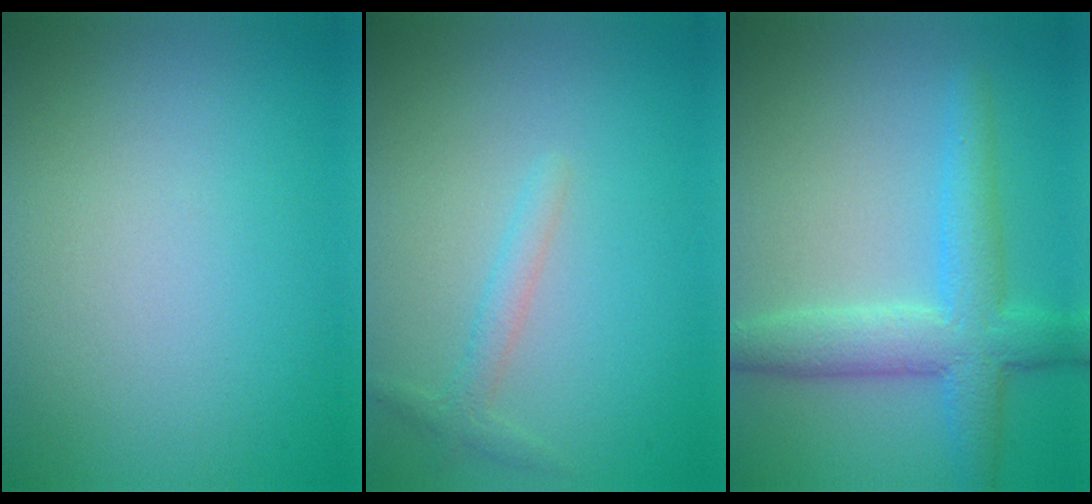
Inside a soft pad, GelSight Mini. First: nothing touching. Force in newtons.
{"total": 1.6, "press": 1.6, "slide": 0.1}
{"total": 5.3, "press": 5.3, "slide": 0.1}